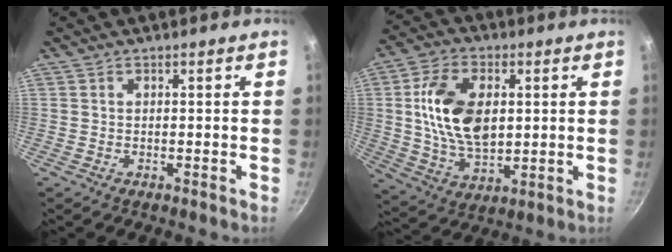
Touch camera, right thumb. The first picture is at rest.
{"total": 15.4, "force": [2.2, 9.4, 12.0], "torque": [-0.198, -0.006, 0.042]}